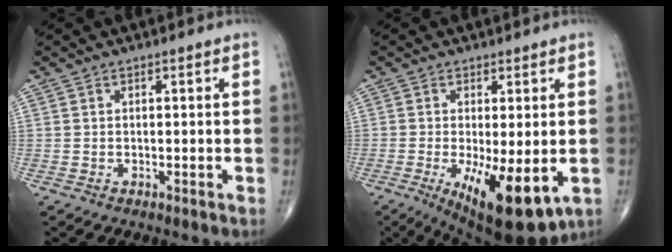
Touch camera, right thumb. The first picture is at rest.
{"total": 13.2, "force": [-3.6, 4.4, 11.9], "torque": [-0.186, -0.024, -0.040]}